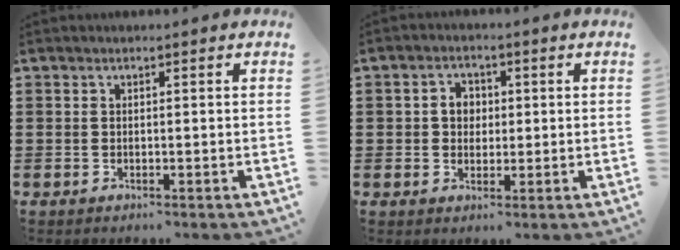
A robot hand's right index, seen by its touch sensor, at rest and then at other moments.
{"total": 3.4, "force": [0.2, 2.8, 1.8], "torque": [-0.044, 0.012, 0.000]}